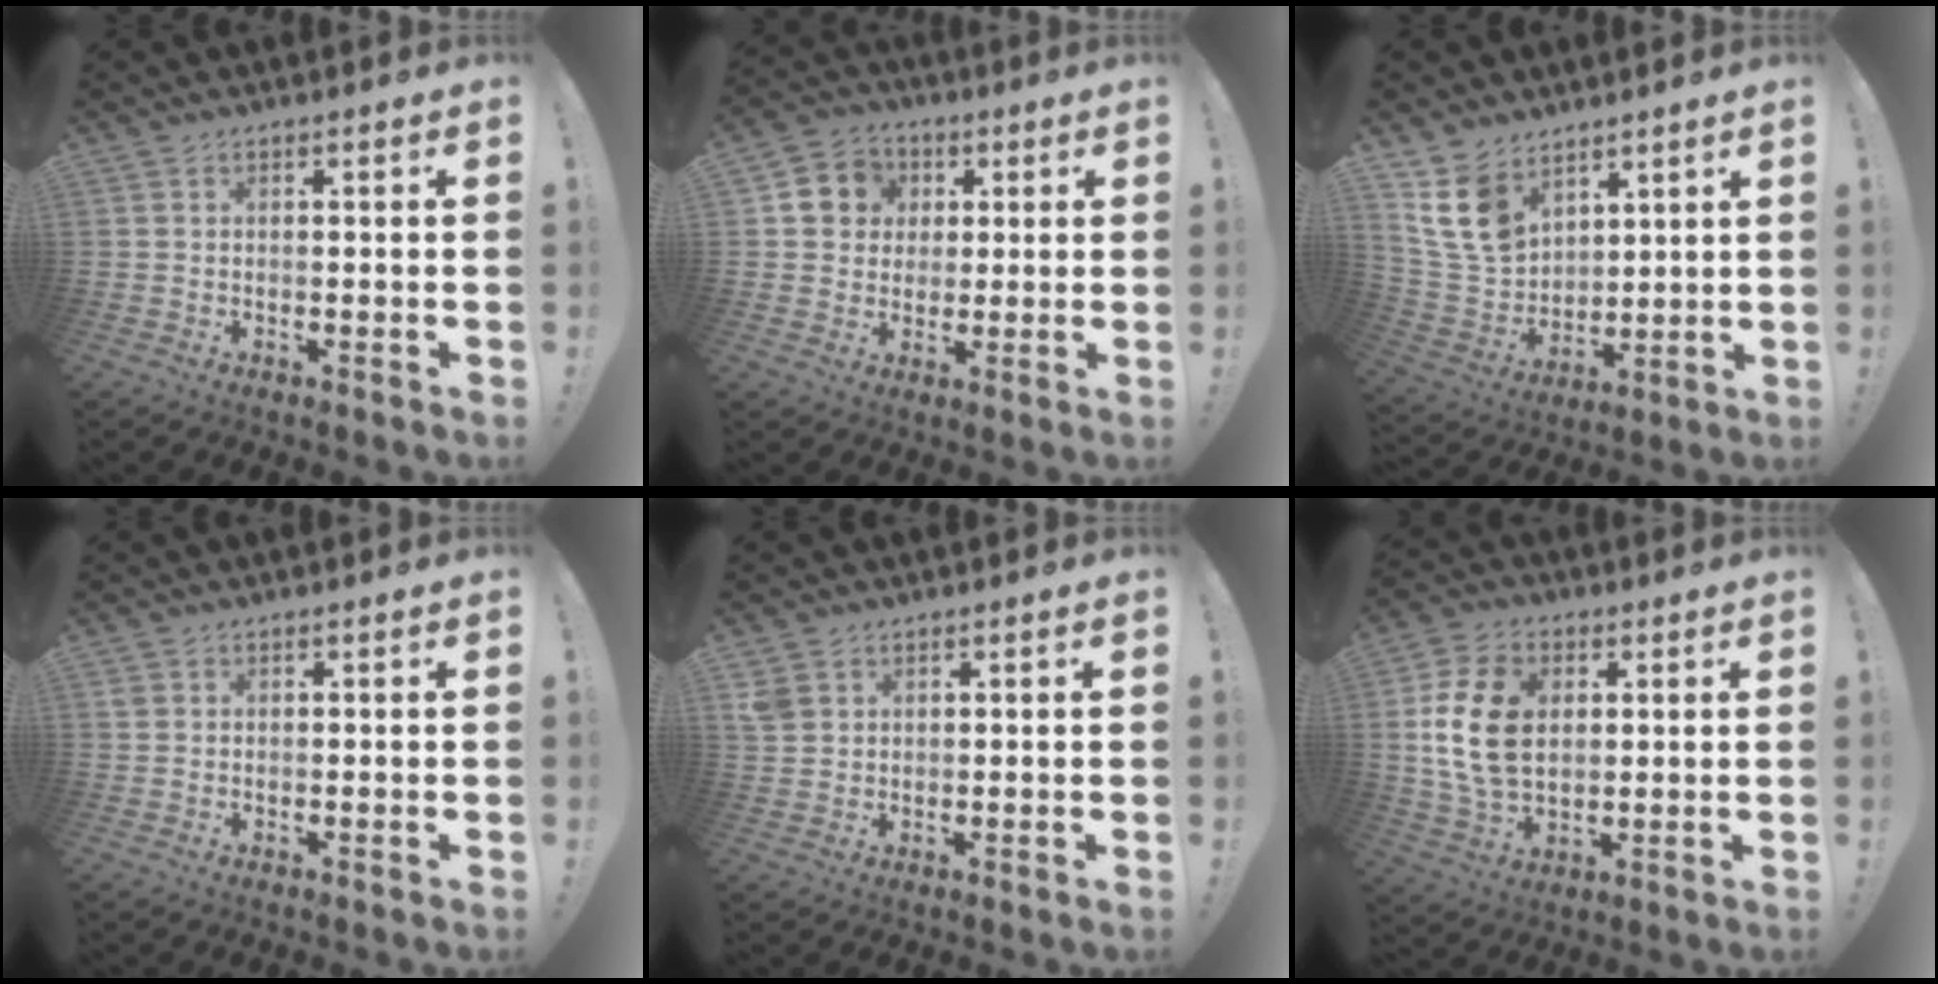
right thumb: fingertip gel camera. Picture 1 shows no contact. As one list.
[{"total": 8.8, "force": [1.6, 8.4, 2.2], "torque": [-0.021, -0.002, 0.035]}, {"total": 15.2, "force": [9.3, 9.8, 7.0], "torque": [-0.146, -0.050, 0.185]}, {"total": 1.5, "force": [0.6, 1.2, 0.6], "torque": [-0.008, 0.003, 0.012]}, {"total": 4.0, "force": [2.1, 3.1, 1.5], "torque": [-0.021, -0.004, 0.042]}, {"total": 16.9, "force": [2.7, 12.1, 11.5], "torque": [-0.225, 0.002, 0.051]}]